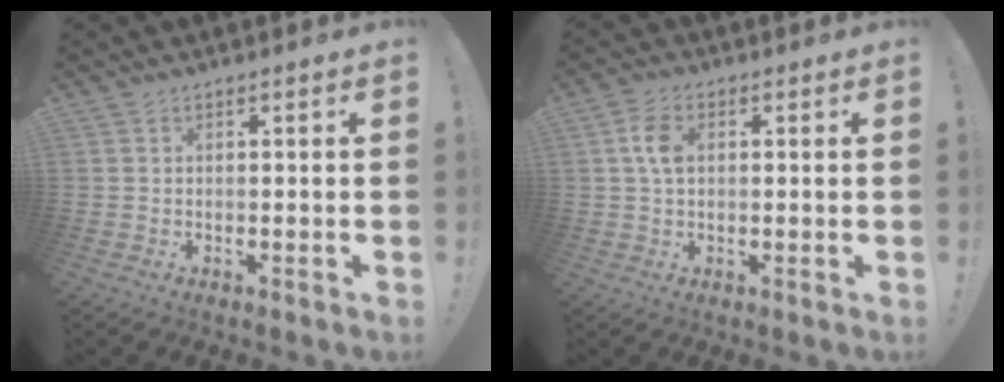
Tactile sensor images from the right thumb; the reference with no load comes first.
{"total": 6.2, "force": [1.1, 4.0, 4.6], "torque": [-0.078, 0.003, 0.019]}